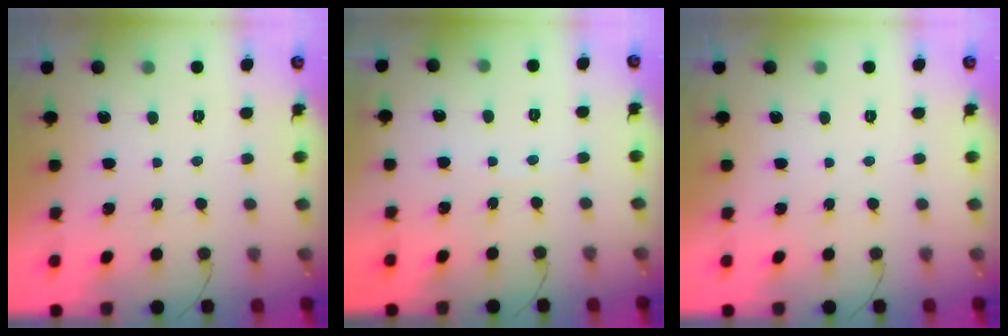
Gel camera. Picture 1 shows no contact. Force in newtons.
{"total": 1.7, "press": 1.7, "slide": 0.2}
{"total": 0.0}